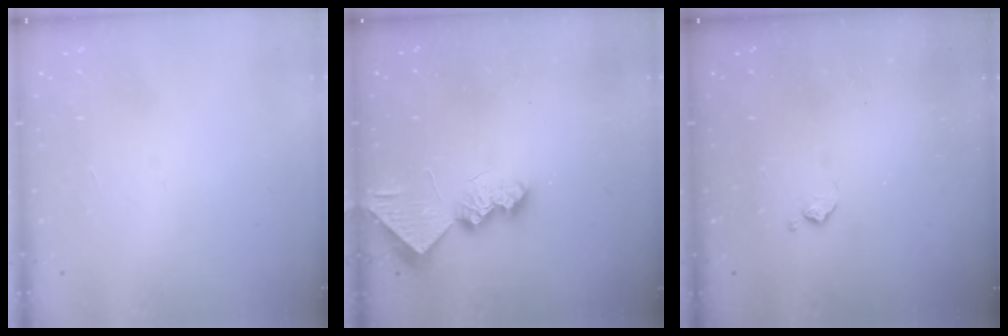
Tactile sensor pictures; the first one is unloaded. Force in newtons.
{"total": 8.6, "press": 8.6, "slide": 0.1}
{"total": 3.8, "press": 3.8, "slide": 0.7}